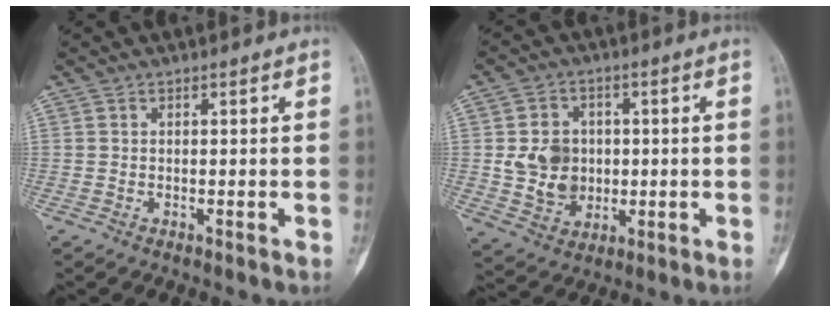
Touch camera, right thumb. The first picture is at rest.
{"total": 9.6, "force": [0.2, 8.1, 5.2], "torque": [-0.062, -0.003, 0.011]}